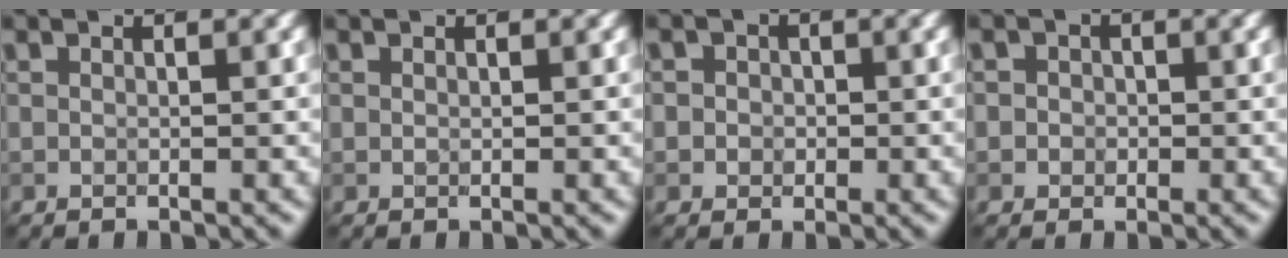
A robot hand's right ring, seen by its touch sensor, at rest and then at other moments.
{"total": 0.0}
{"total": 2.2, "force": [0.4, 2.0, 0.8], "torque": [0.007, 0.004, -0.009]}
{"total": 1.9, "force": [0.3, 1.7, 0.6], "torque": [0.010, 0.004, -0.010]}